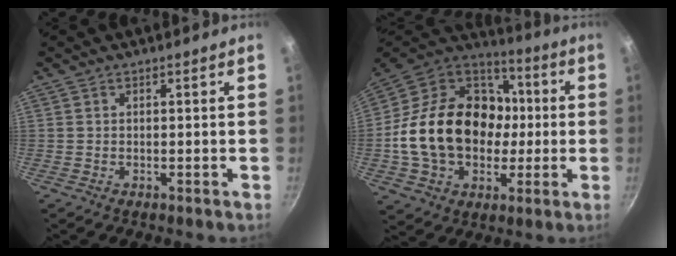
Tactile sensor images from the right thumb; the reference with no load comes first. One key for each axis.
{"total": 26.5, "fx": -0.8, "fy": 20.0, "fz": 17.4, "tx": -0.275, "ty": 0.045, "tz": -0.008}